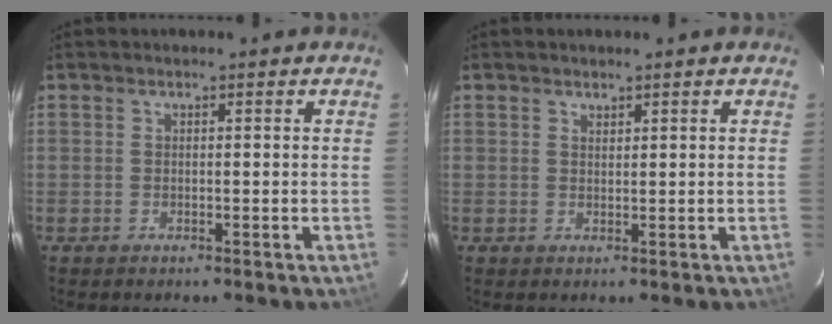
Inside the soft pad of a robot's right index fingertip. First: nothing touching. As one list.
[{"total": 0.9, "force": [0.8, 0.5, 0.1], "torque": [-0.003, 0.002, 0.015]}]